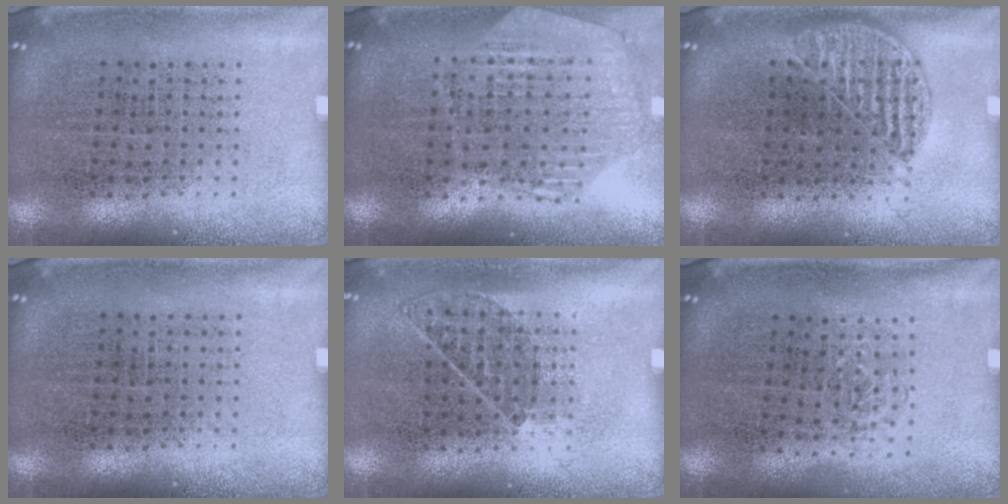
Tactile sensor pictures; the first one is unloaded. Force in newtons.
{"total": 1.1, "press": 1.1, "slide": 0.2}
{"total": 1.0, "press": 0.8, "slide": 0.4}
{"total": 0.0}
{"total": 0.8, "press": 0.6, "slide": 0.5}
{"total": 0.6, "press": 0.5, "slide": 0.3}